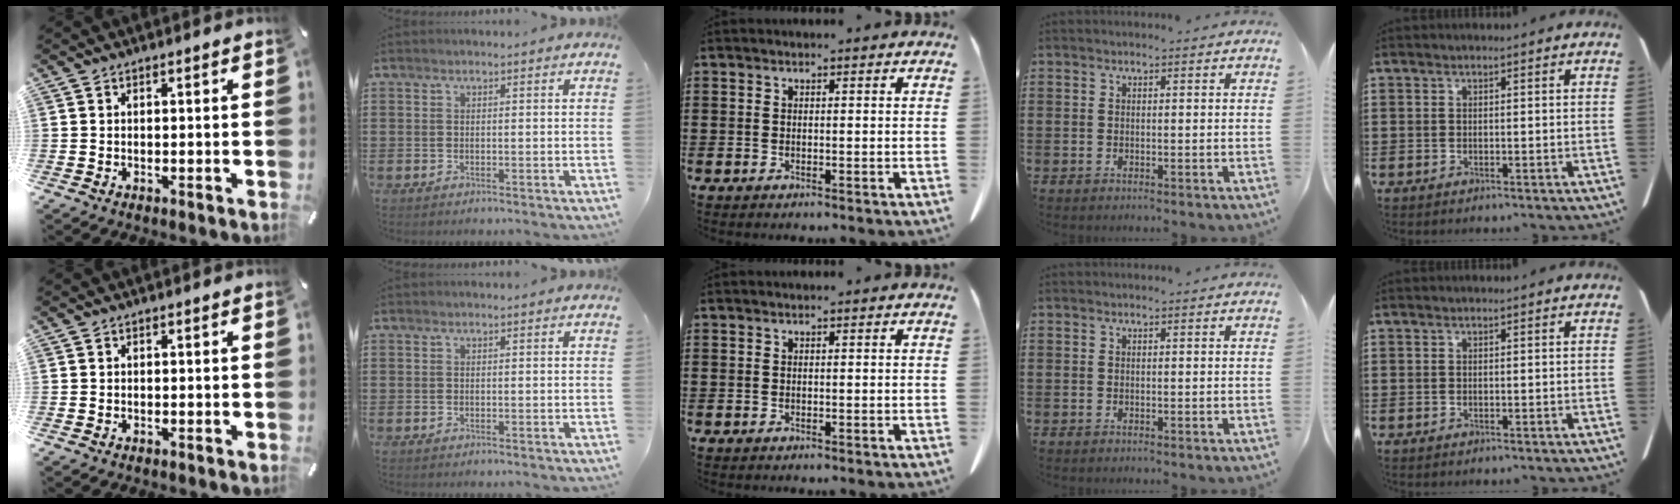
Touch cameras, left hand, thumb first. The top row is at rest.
{}